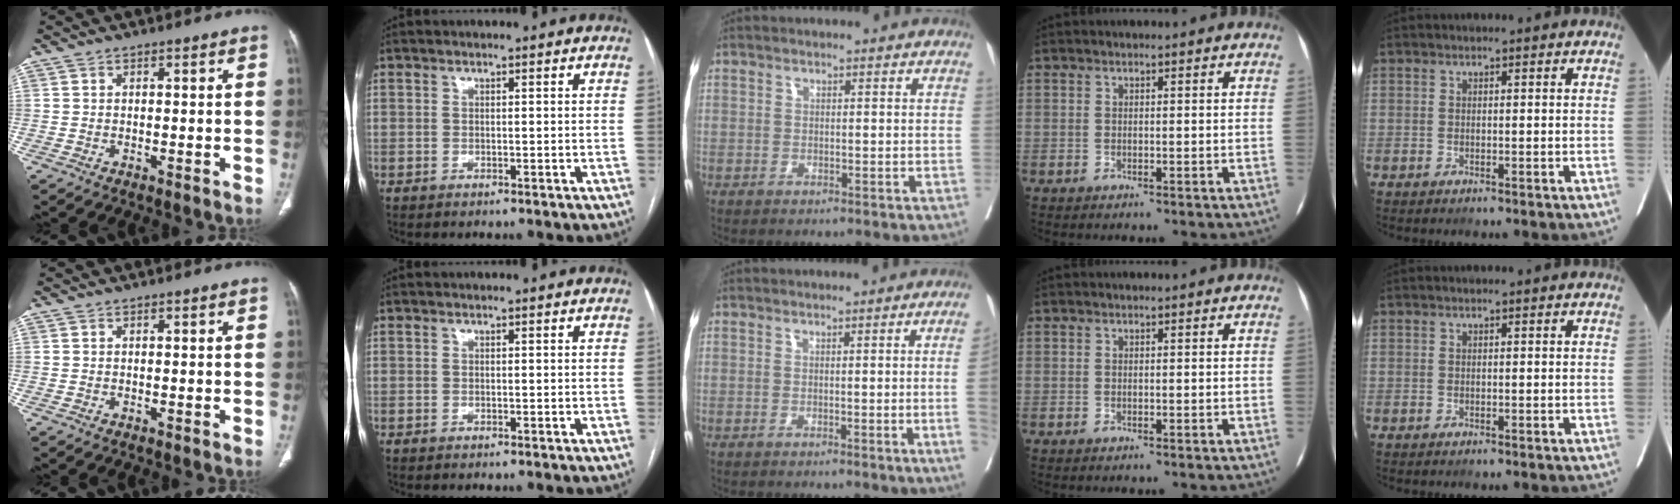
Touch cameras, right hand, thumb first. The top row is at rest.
{"middle": {"total": 6.1, "force": [-0.8, -2.0, 5.7], "torque": [-0.069, -0.015, -0.008]}}